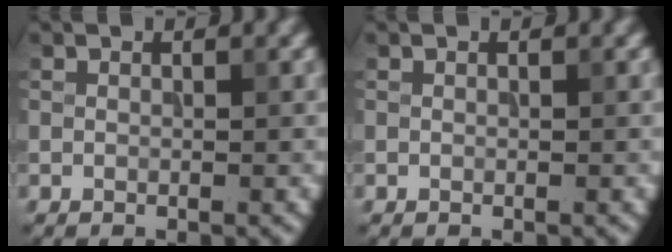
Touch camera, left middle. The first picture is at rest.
{"total": 0.0}